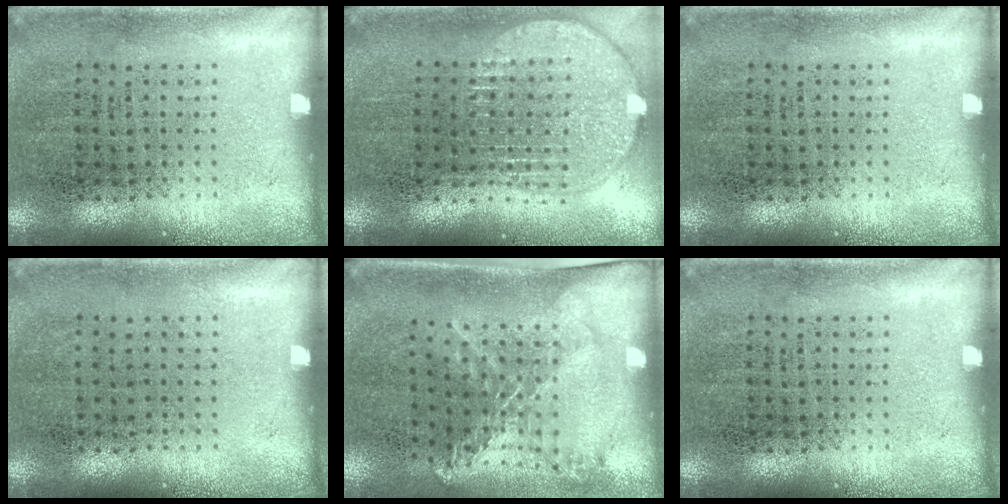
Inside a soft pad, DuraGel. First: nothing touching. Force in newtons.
{"total": 1.9, "press": 1.6, "slide": 1.0}
{"total": 0.0}
{"total": 0.0}
{"total": 1.5, "press": 1.3, "slide": 0.8}
{"total": 0.0}